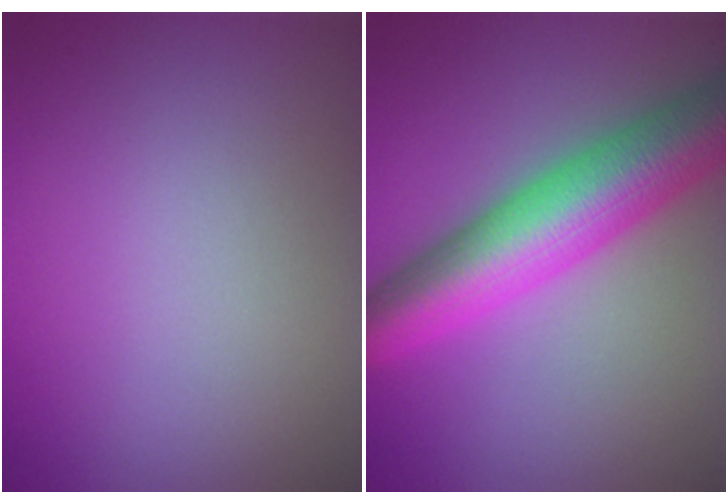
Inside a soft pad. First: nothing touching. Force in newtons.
{"total": 9.7, "press": 9.7, "slide": 0.2}